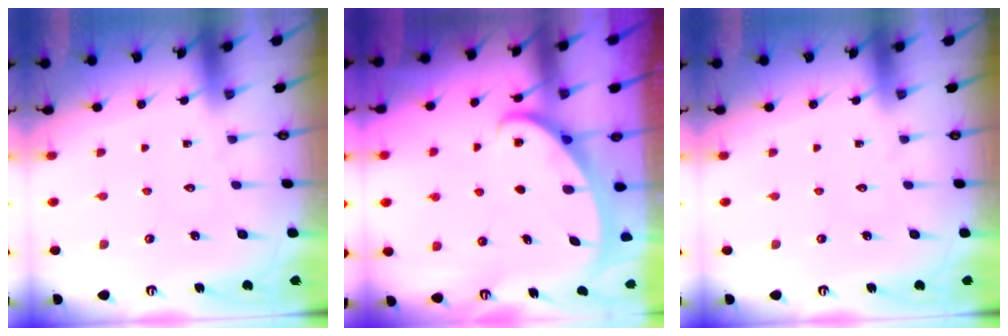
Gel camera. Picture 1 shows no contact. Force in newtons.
{"total": 2.6, "press": 2.6, "slide": 0.3}
{"total": 0.0}